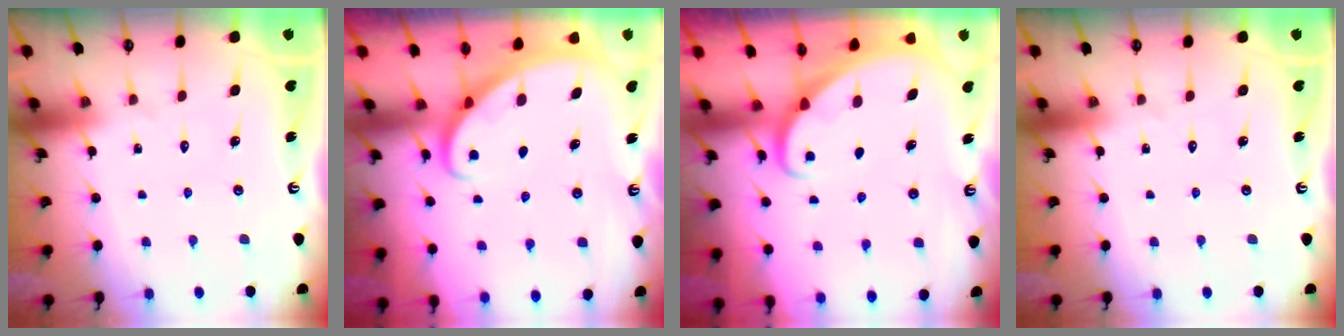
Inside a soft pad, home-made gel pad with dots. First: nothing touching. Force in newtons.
{"total": 2.8, "press": 2.8, "slide": 0.2}
{"total": 1.8, "press": 1.8, "slide": 0.2}
{"total": 0.0}